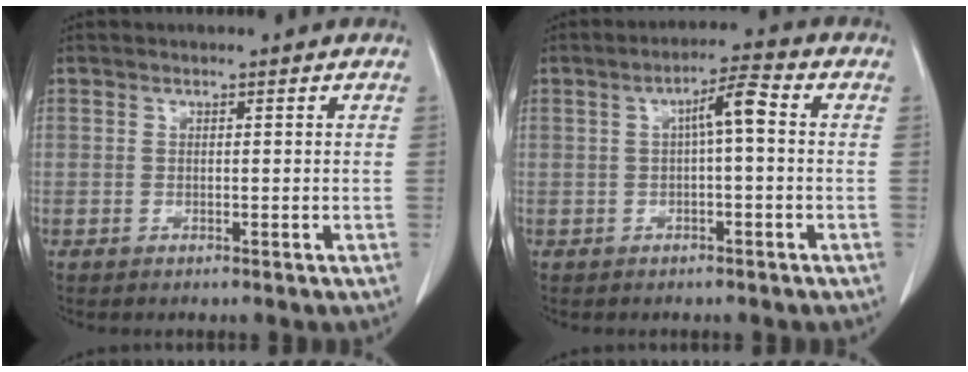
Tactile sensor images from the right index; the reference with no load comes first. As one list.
[{"total": 4.6, "force": [0.4, 0.5, 4.6], "torque": [-0.074, 0.015, 0.004]}]